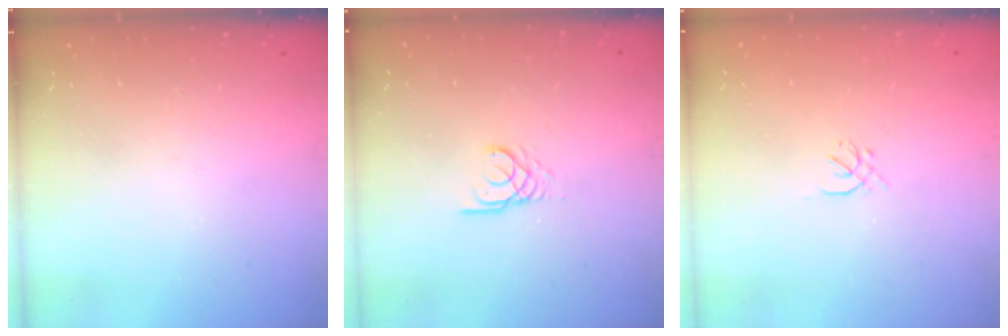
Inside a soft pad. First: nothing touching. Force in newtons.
{"total": 2.7, "press": 2.7, "slide": 0.1}
{"total": 0.7, "press": 0.5, "slide": 0.5}